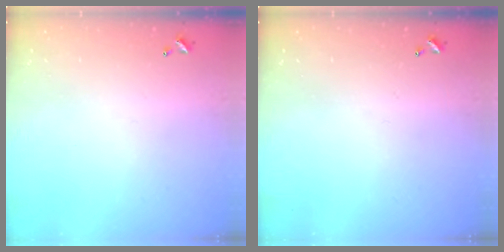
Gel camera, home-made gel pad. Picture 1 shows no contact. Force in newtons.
{"total": 0.0}